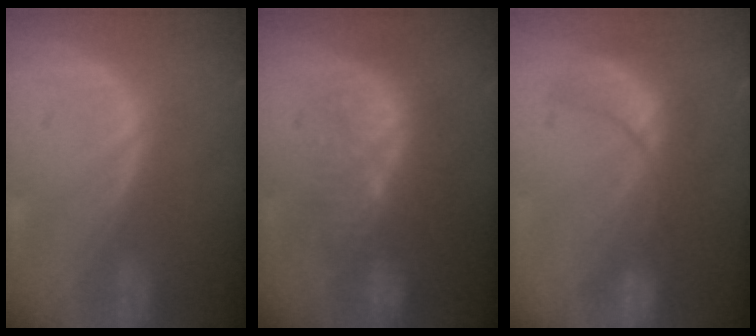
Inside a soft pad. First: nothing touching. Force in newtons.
{"total": 9.6, "press": 9.0, "slide": 3.5}
{"total": 7.9, "press": 7.4, "slide": 2.6}